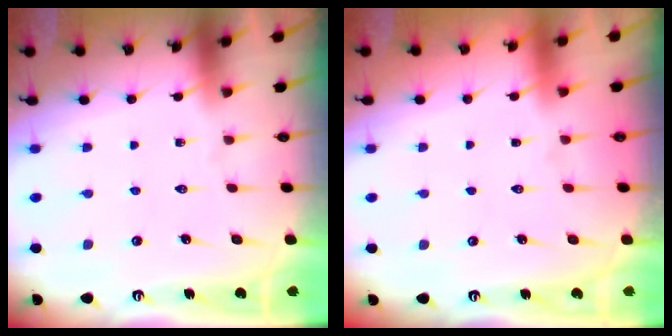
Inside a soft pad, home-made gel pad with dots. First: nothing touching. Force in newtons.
{"total": 1.5, "press": 1.5, "slide": 0.1}